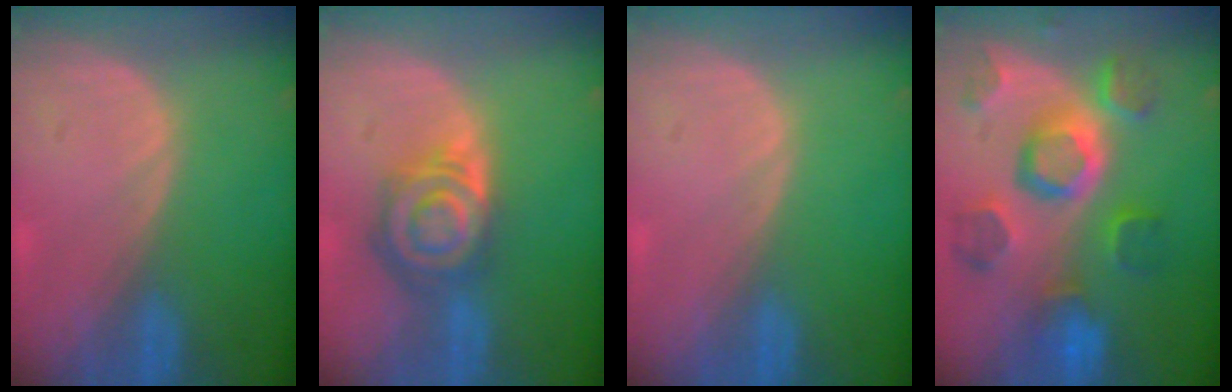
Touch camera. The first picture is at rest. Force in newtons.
{"total": 8.1, "press": 7.1, "slide": 4.0}
{"total": 0.0}
{"total": 11.5, "press": 10.1, "slide": 5.5}